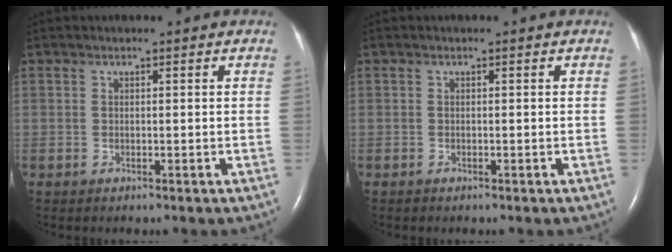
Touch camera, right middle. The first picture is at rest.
{"total": 0.0}